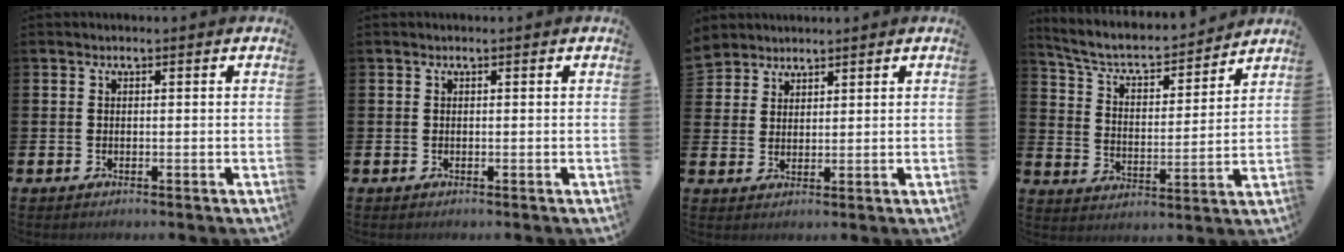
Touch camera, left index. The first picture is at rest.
{"total": 0.0}
{"total": 3.5, "force": [3.3, 1.2, -0.5], "torque": [0.006, -0.016, 0.061]}
{"total": 6.2, "force": [5.6, 1.7, 2.0], "torque": [-0.077, -0.042, 0.092]}